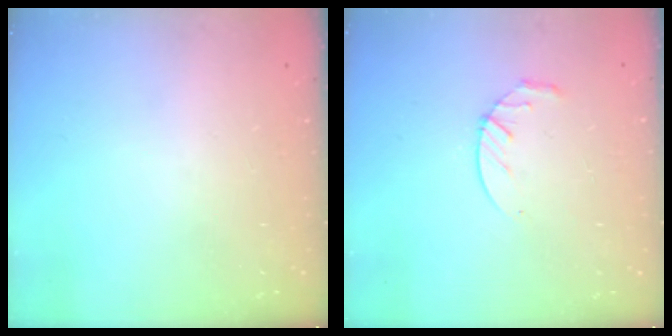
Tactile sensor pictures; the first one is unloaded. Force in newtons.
{"total": 4.2, "press": 4.2, "slide": 0.5}